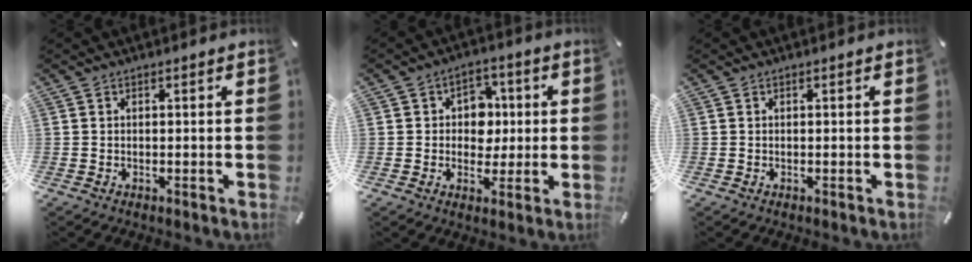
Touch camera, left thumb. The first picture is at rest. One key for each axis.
{"total": 7.6, "fx": 0.3, "fy": 6.7, "fz": 3.6, "tx": -0.044, "ty": 0.005, "tz": 0.001}
{"total": 0.0}